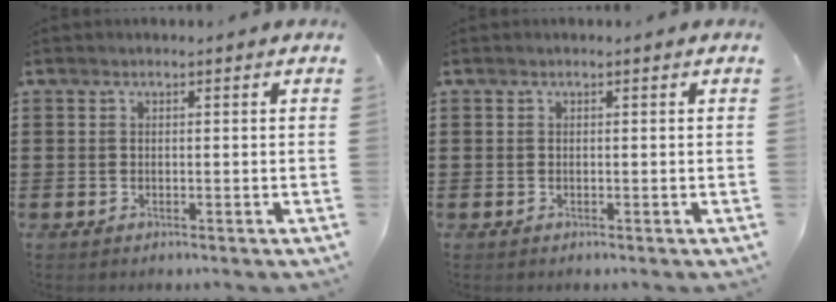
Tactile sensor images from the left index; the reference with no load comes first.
{"total": 0.0}